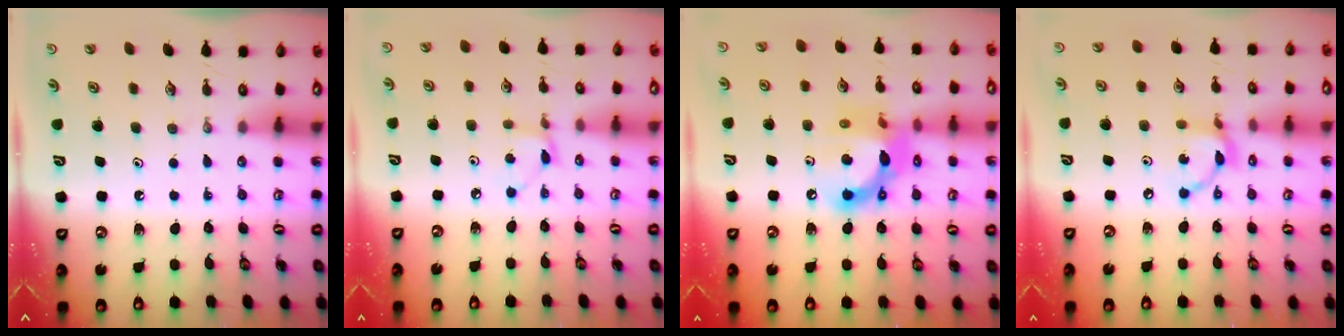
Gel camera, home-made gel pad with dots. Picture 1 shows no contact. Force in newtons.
{"total": 4.0, "press": 4.0, "slide": 0.5}
{"total": 15.0, "press": 14.9, "slide": 1.1}
{"total": 8.5, "press": 8.5, "slide": 0.4}